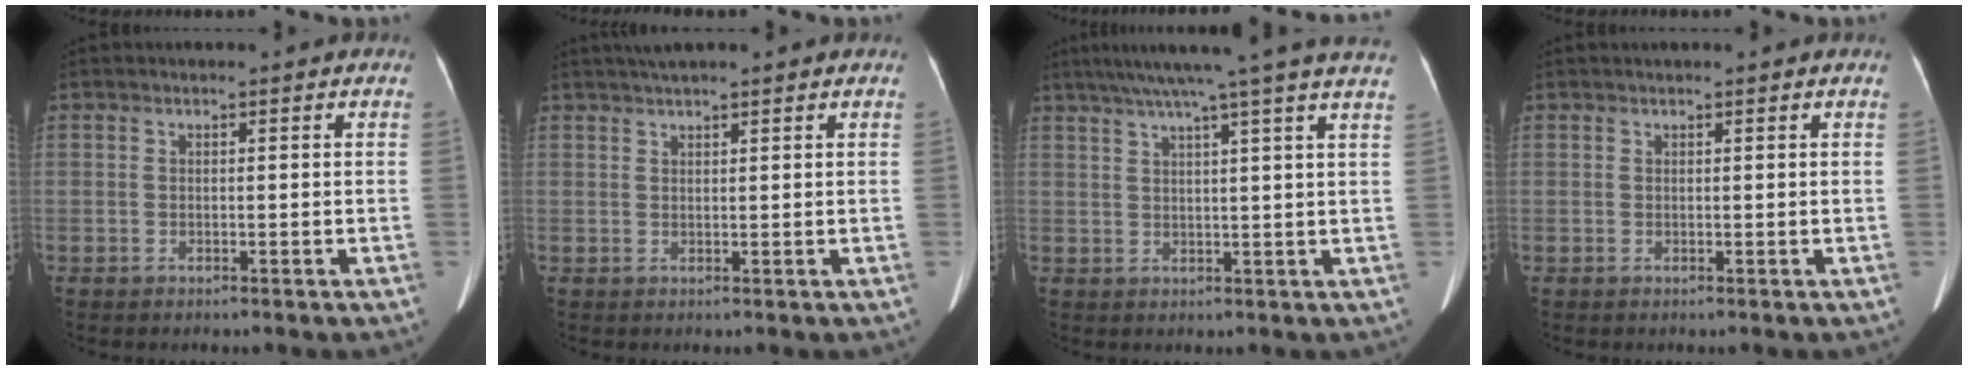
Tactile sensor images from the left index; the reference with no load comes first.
{"total": 3.2, "force": [2.6, 0.1, 1.9], "torque": [-0.031, 0.024, 0.043]}
{"total": 15.3, "force": [12.7, -2.2, 8.4], "torque": [-0.137, 0.003, 0.158]}
{"total": 0.0}